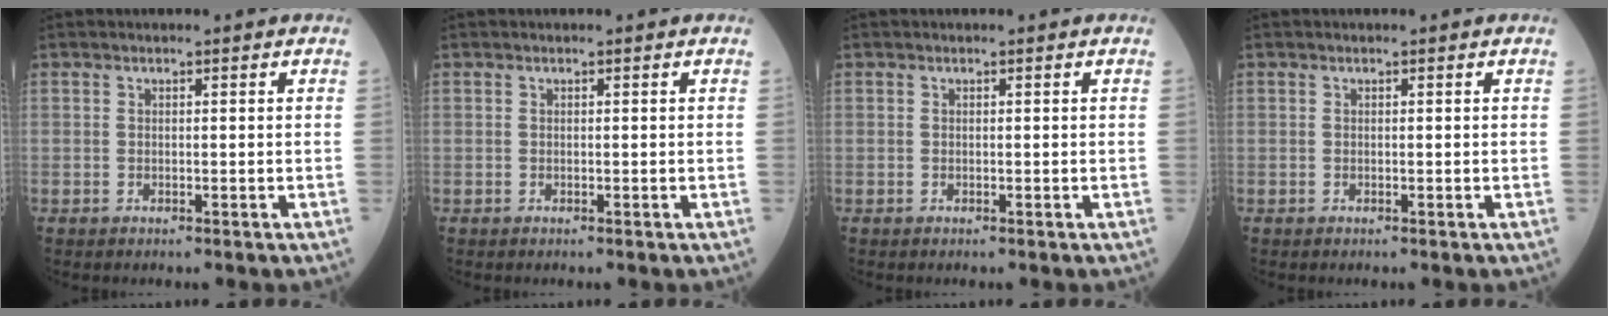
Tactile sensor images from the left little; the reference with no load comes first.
{"total": 0.0}
{"total": 0.0}
{"total": 0.0}